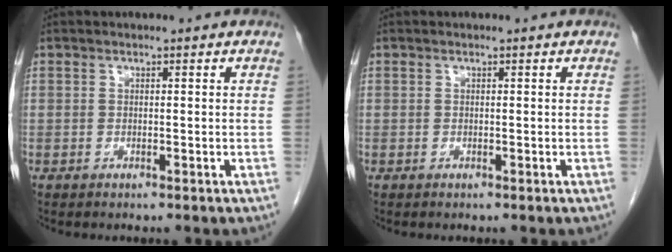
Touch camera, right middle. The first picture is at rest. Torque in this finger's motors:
{"motor_torque": [-0.01, 0.00, 0.00, 0.00]}